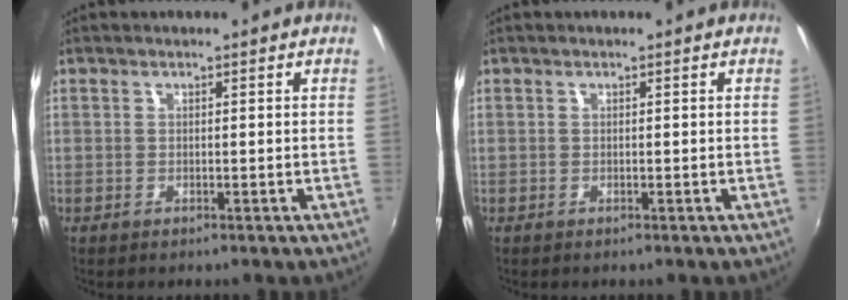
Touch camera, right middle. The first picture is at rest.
{"total": 0.0}